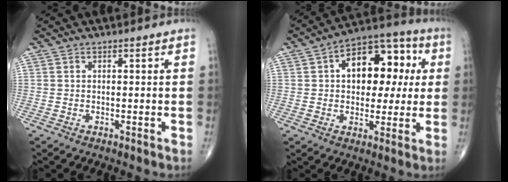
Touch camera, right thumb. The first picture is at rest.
{"total": 15.9, "force": [3.3, 9.8, 12.1], "torque": [-0.121, 0.024, 0.040]}